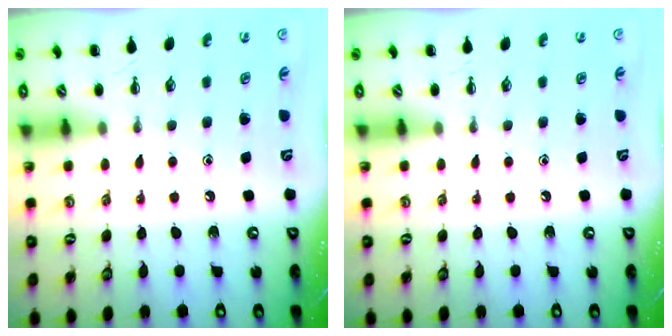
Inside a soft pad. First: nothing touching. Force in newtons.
{"total": 0.0}